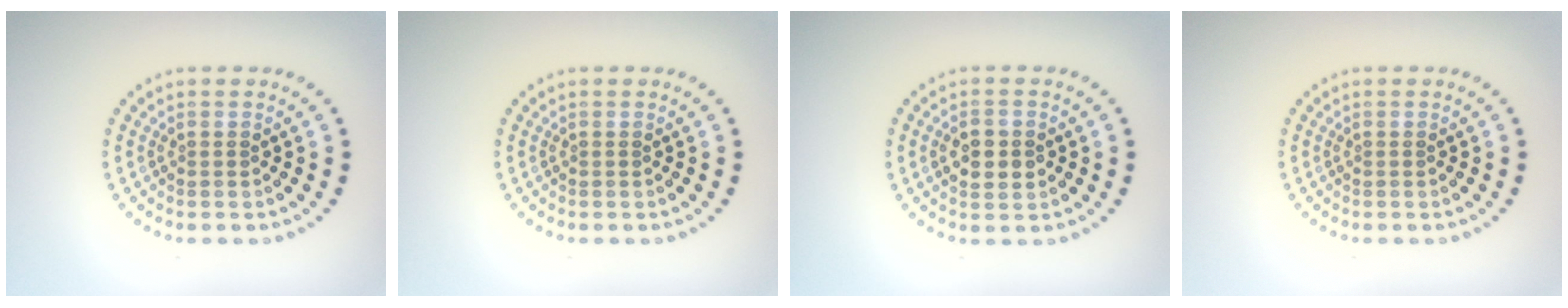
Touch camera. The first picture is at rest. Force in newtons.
{"total": 0.0}
{"total": 2.4, "press": 2.4, "slide": 0.1}
{"total": 0.0}